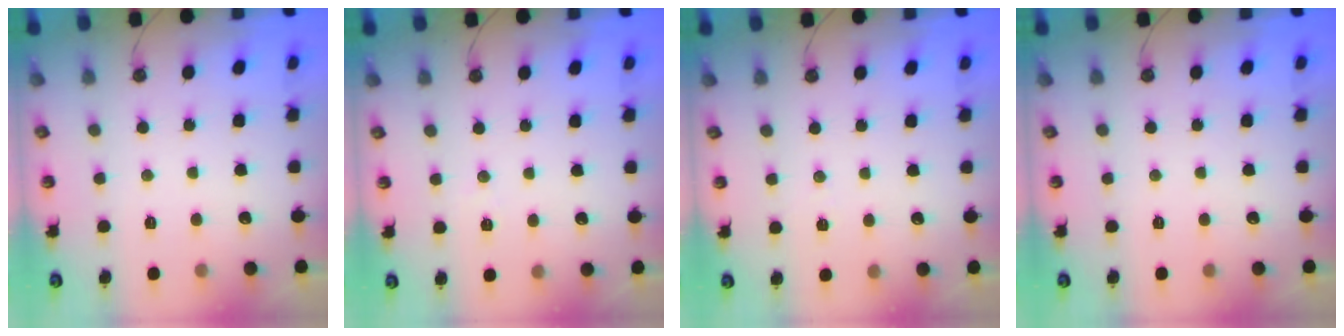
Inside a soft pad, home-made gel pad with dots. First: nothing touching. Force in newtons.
{"total": 4.9, "press": 2.2, "slide": 4.4}
{"total": 3.8, "press": 3.2, "slide": 2.1}
{"total": 0.0}